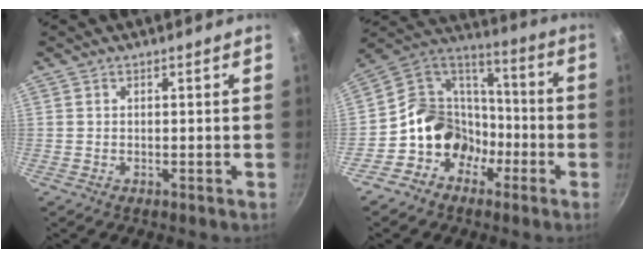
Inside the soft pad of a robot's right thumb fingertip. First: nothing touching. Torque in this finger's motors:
{"motor_torque": [-0.27, 0.51, 0.76, -0.38, 0.06]}